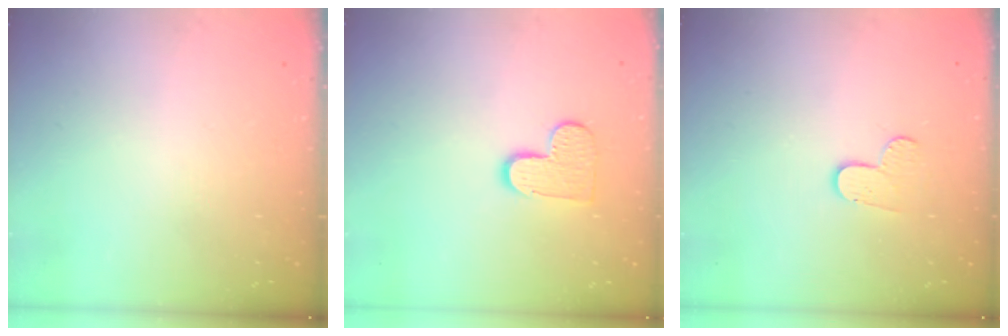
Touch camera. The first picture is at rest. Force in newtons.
{"total": 9.2, "press": 9.1, "slide": 0.6}
{"total": 3.3, "press": 3.3, "slide": 0.3}